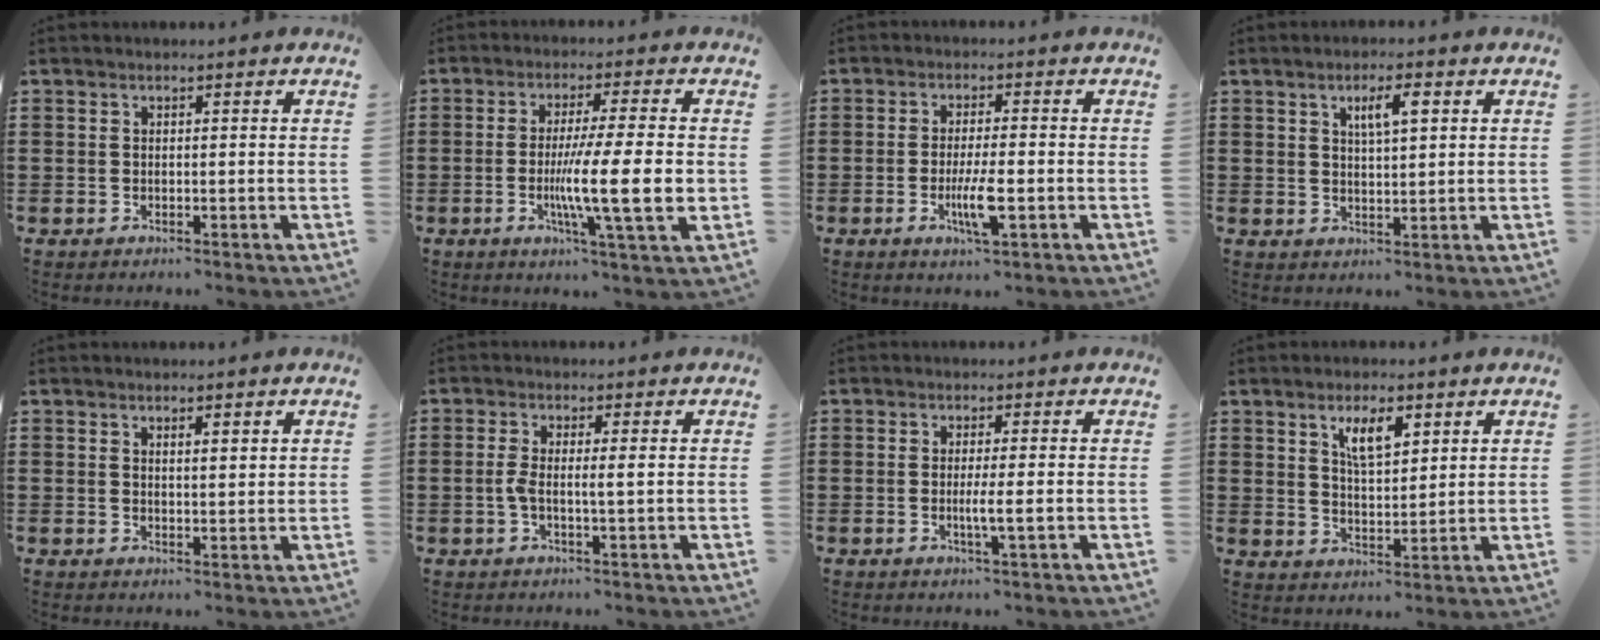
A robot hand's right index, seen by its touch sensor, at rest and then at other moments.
{"total": 12.5, "force": [-1.9, 1.0, 12.3], "torque": [-0.219, -0.019, -0.036]}
{"total": 5.9, "force": [-1.9, 1.0, 5.5], "torque": [-0.103, -0.009, -0.033]}
{"total": 3.9, "force": [1.5, 1.0, 3.5], "torque": [-0.056, 0.001, 0.019]}
{"total": 1.4, "force": [1.1, 0.3, 0.7], "torque": [-0.014, 0.002, 0.020]}
{"total": 2.6, "force": [-0.2, 0.3, 2.6], "torque": [-0.058, -0.004, -0.008]}
{"total": 3.0, "force": [-0.6, -0.2, 2.9], "torque": [-0.050, -0.008, -0.012]}
{"total": 5.5, "force": [2.9, 2.1, 4.2], "torque": [-0.075, 0.000, 0.046]}